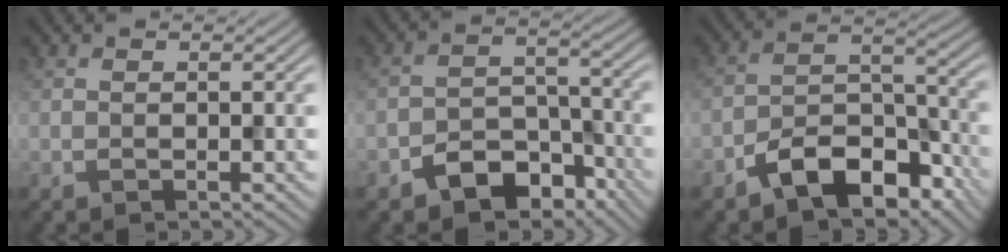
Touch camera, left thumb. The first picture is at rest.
{"total": 7.0, "force": [-4.7, 4.1, 3.2], "torque": [-0.046, -0.003, -0.089]}
{"total": 9.4, "force": [-6.2, 4.6, 5.4], "torque": [-0.082, 0.002, -0.124]}